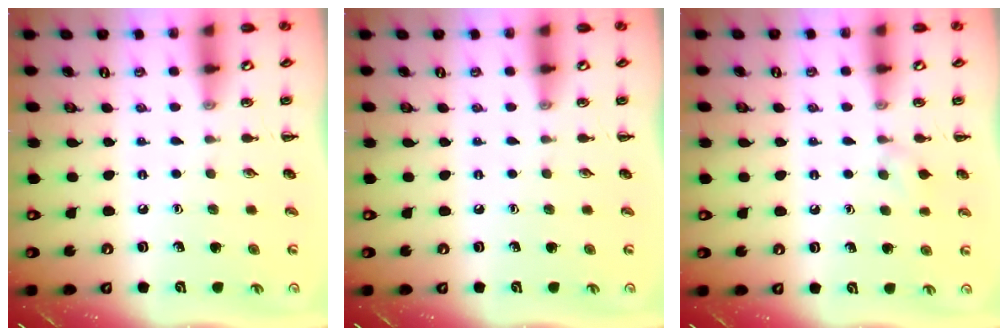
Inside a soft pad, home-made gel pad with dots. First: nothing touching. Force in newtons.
{"total": 0.0}
{"total": 5.2, "press": 4.8, "slide": 1.9}